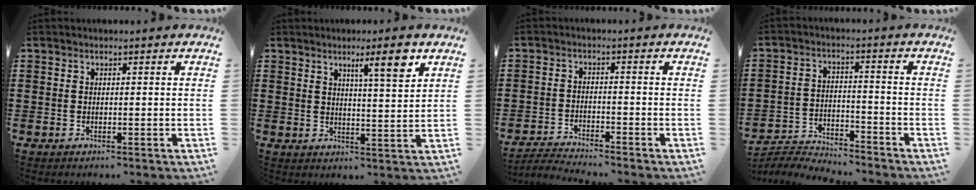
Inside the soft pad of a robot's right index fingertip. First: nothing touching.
{"total": 6.3, "force": [3.8, 0.5, 4.9], "torque": [-0.082, -0.006, 0.057]}
{"total": 3.1, "force": [-3.1, 0.0, 0.2], "torque": [-0.015, -0.002, -0.069]}
{"total": 4.5, "force": [-4.5, 0.3, 0.3], "torque": [-0.018, 0.002, -0.097]}